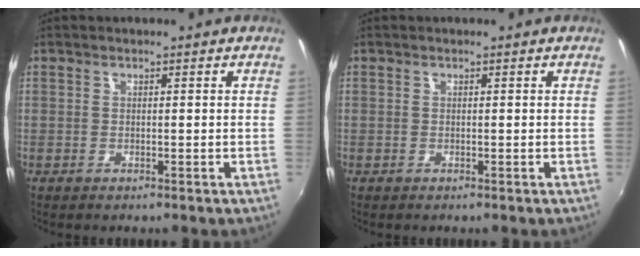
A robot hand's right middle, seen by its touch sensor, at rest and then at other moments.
{"total": 0.0}